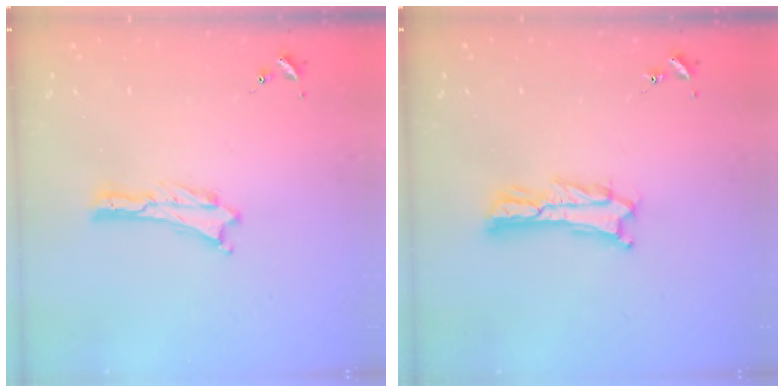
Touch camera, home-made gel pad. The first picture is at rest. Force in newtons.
{"total": 3.0, "press": 2.9, "slide": 0.4}